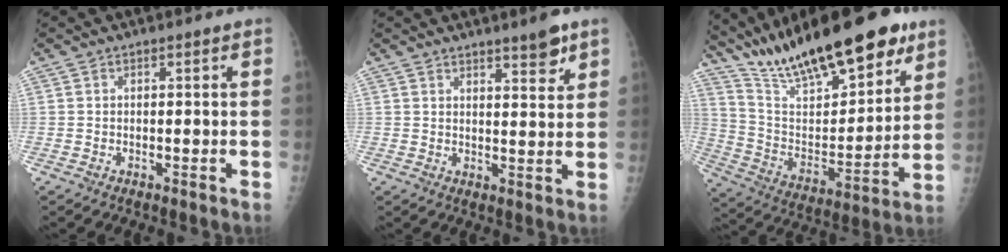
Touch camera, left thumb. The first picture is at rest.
{"total": 2.3, "force": [1.8, 0.4, 1.4], "torque": [-0.015, -0.012, 0.027]}
{"total": 27.2, "force": [19.6, 8.7, 16.7], "torque": [-0.239, -0.063, 0.330]}